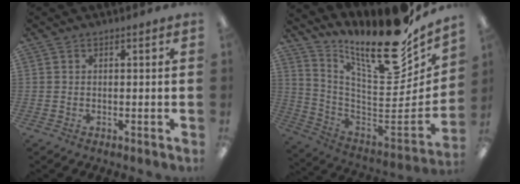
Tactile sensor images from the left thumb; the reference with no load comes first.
{"total": 21.3, "force": [16.5, 5.1, 12.5], "torque": [-0.158, -0.150, 0.263]}